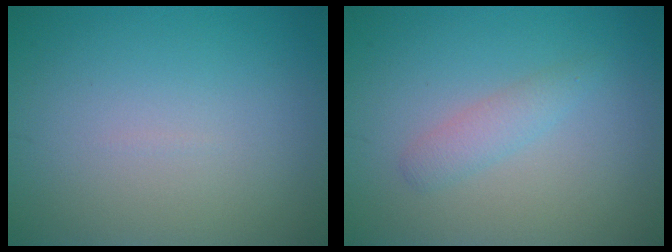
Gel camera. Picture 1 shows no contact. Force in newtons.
{"total": 1.7, "press": 1.7, "slide": 0.0}